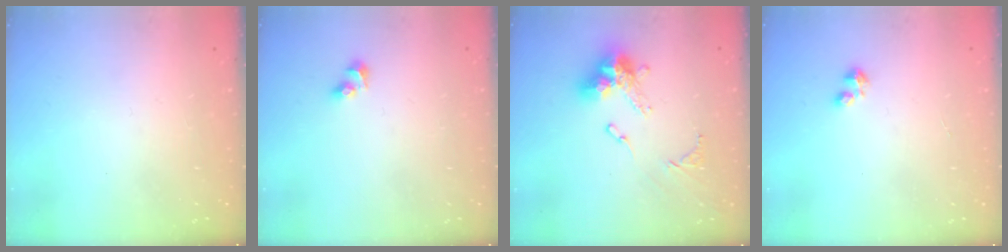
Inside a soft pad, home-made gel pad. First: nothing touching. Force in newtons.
{"total": 4.5, "press": 4.0, "slide": 2.0}
{"total": 13.8, "press": 13.7, "slide": 1.4}
{"total": 1.8, "press": 1.8, "slide": 0.4}